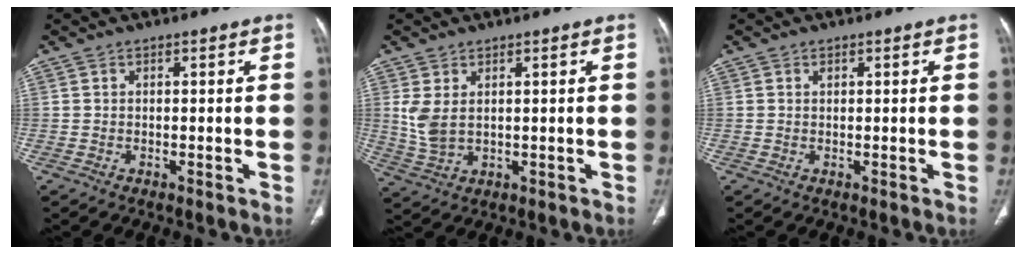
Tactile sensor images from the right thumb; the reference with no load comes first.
{"total": 5.0, "force": [1.3, 2.9, 3.9], "torque": [-0.089, -0.005, 0.038]}
{"total": 0.6, "force": [0.4, 0.4, 0.3], "torque": [-0.001, -0.001, 0.006]}